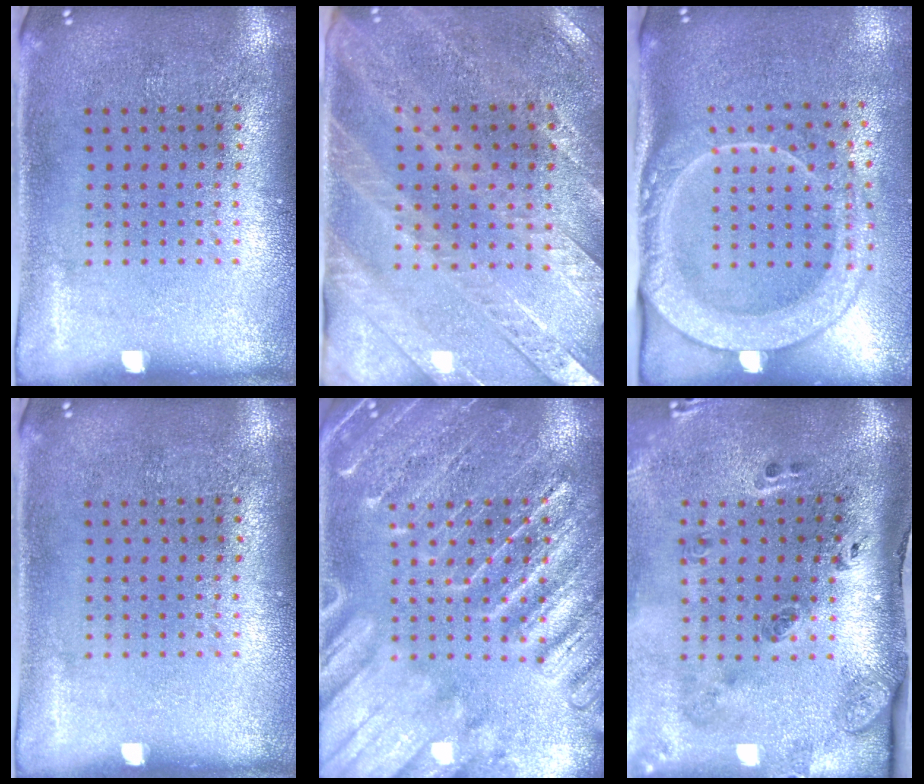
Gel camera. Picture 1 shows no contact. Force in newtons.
{"total": 3.0, "press": 2.7, "slide": 1.4}
{"total": 2.5, "press": 2.0, "slide": 1.5}
{"total": 0.0}
{"total": 5.2, "press": 5.1, "slide": 0.7}
{"total": 3.2, "press": 1.9, "slide": 2.6}